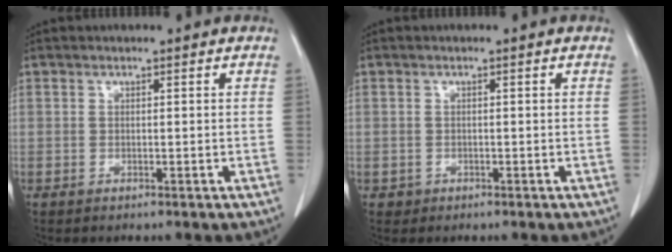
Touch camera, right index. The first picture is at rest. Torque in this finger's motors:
{"motor_torque": [-0.22, 0.02, -0.54, -0.12]}